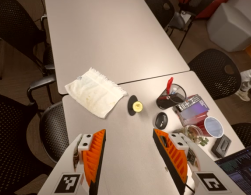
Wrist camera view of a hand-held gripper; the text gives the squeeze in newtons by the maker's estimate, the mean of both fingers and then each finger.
{"total": 0.0}